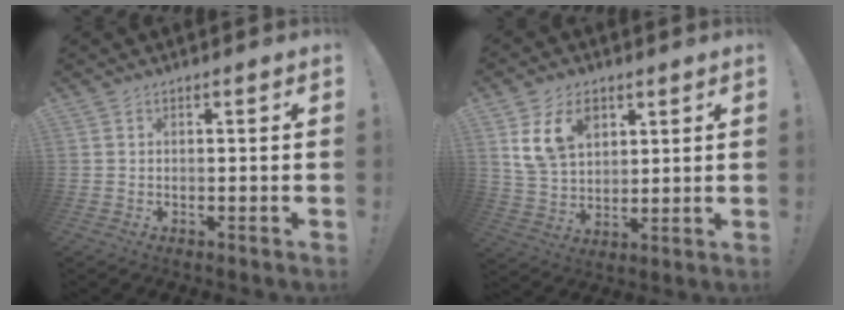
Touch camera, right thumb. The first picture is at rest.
{"total": 12.3, "force": [6.2, 8.3, 6.6], "torque": [-0.123, -0.016, 0.120]}